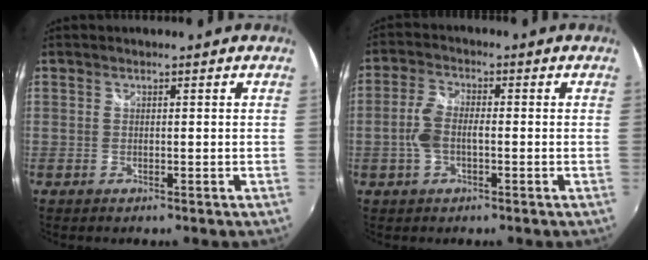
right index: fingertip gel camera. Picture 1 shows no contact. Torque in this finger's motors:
{"motor_torque": [0.62, -0.17, 0.44, 0.13]}